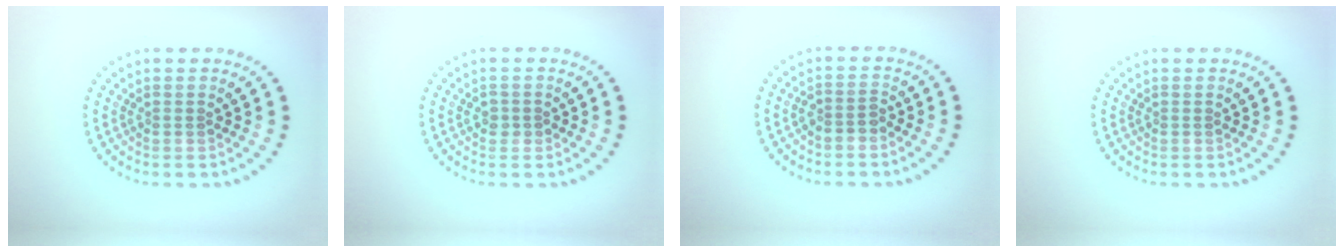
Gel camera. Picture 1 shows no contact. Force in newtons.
{"total": 0.9, "press": 0.9, "slide": 0.3}
{"total": 1.6, "press": 1.2, "slide": 1.0}
{"total": 0.0}